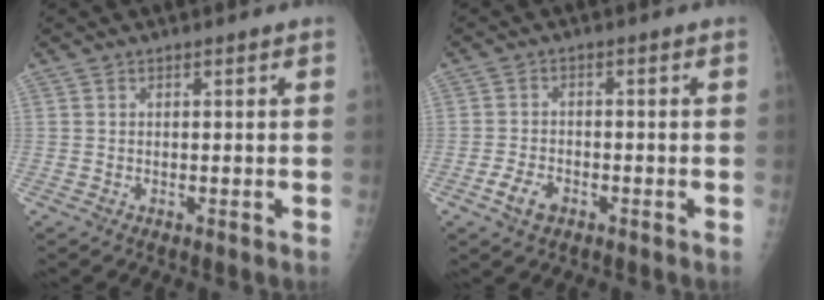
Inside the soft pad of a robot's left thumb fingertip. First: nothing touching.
{"total": 3.9, "force": [-2.1, 2.4, 2.3], "torque": [-0.042, 0.008, -0.037]}